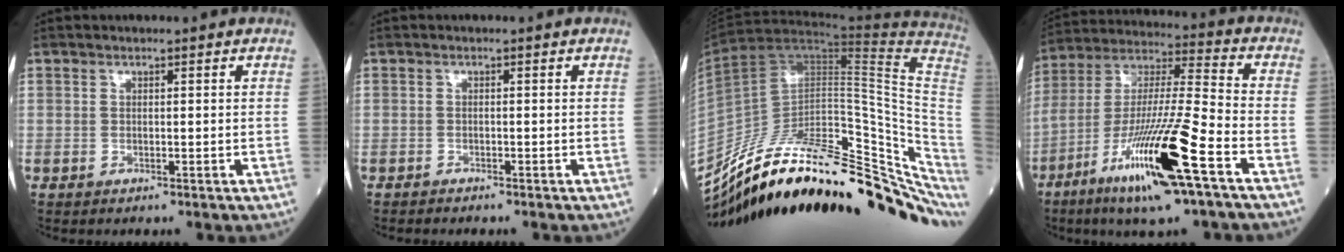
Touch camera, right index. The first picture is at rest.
{"total": 0.9, "force": [-0.9, 0.2, 0.2], "torque": [-0.006, -0.001, -0.015]}
{"total": 32.9, "force": [-22.5, 8.0, 22.5], "torque": [-0.264, 0.010, -0.334]}
{"total": 19.4, "force": [-9.5, 0.7, 16.9], "torque": [-0.343, -0.036, -0.176]}